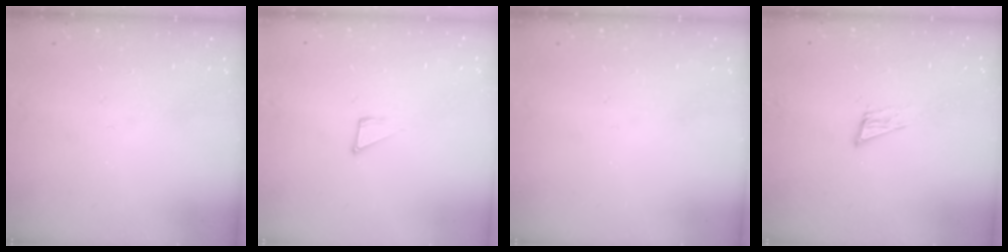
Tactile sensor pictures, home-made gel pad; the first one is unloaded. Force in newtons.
{"total": 2.3, "press": 2.3, "slide": 0.1}
{"total": 0.0}
{"total": 6.4, "press": 6.4, "slide": 1.0}